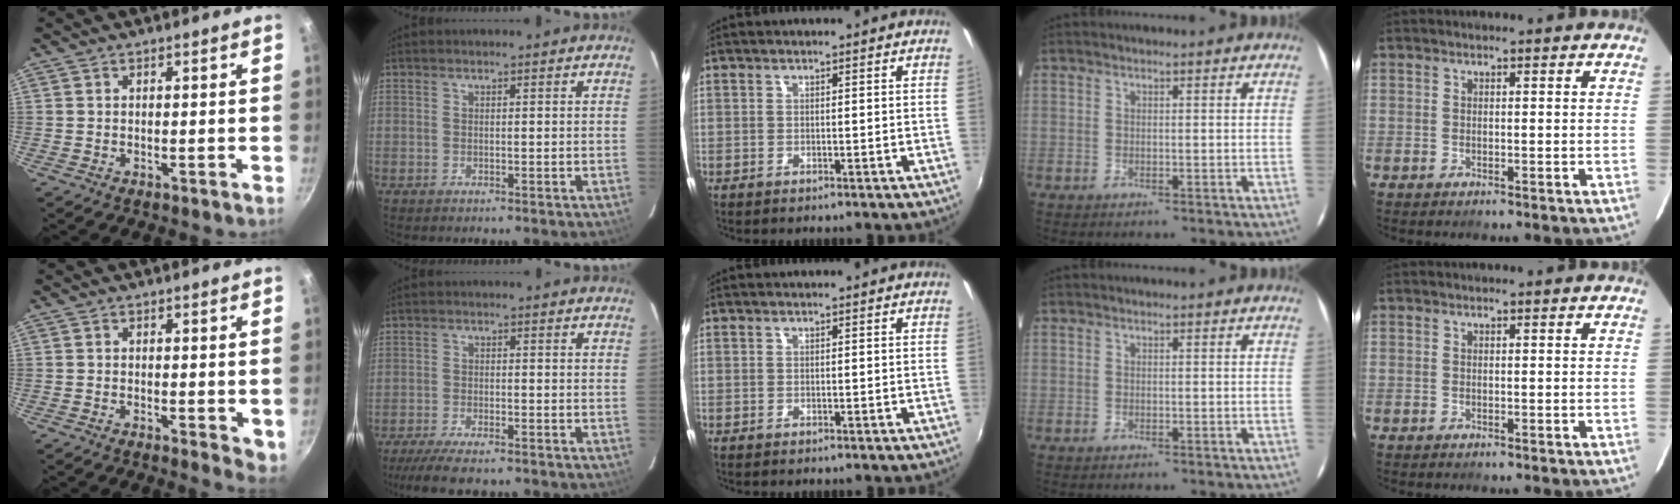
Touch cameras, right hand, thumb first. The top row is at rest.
{"thumb": {"total": 3.6, "force": [0.1, 1.7, 3.2], "torque": [-0.037, -0.009, 0.003]}, "index": {"total": 9.0, "force": [-7.6, 1.9, 4.5], "torque": [-0.107, -0.024, -0.128]}}